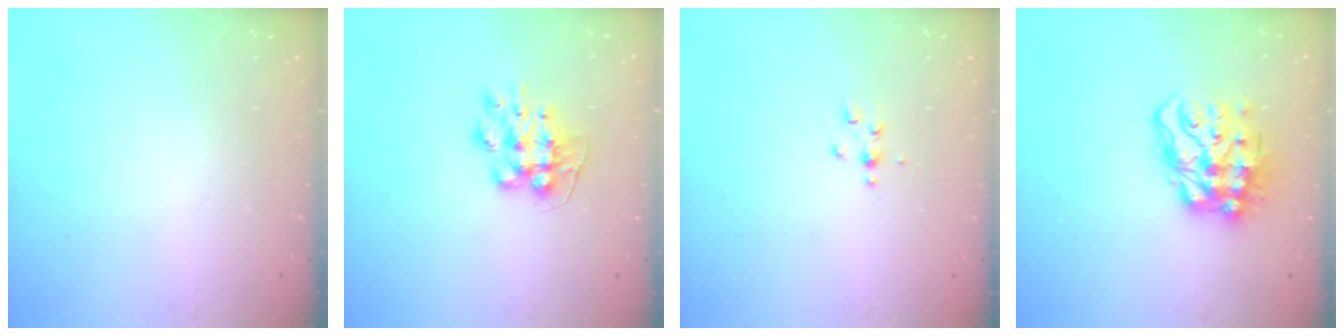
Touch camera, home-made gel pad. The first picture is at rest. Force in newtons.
{"total": 9.3, "press": 9.3, "slide": 0.5}
{"total": 4.4, "press": 4.4, "slide": 0.7}
{"total": 13.6, "press": 13.5, "slide": 1.5}